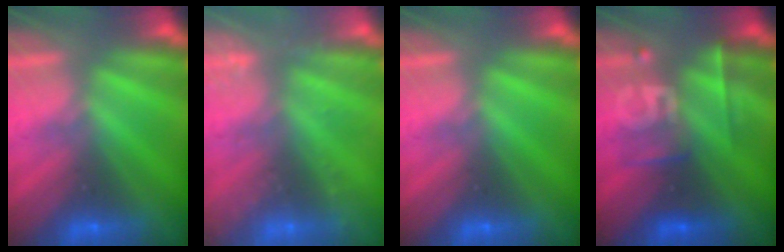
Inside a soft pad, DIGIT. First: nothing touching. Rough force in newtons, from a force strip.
{"total": 2.5}
{"total": 0.0}
{"total": 2.4}